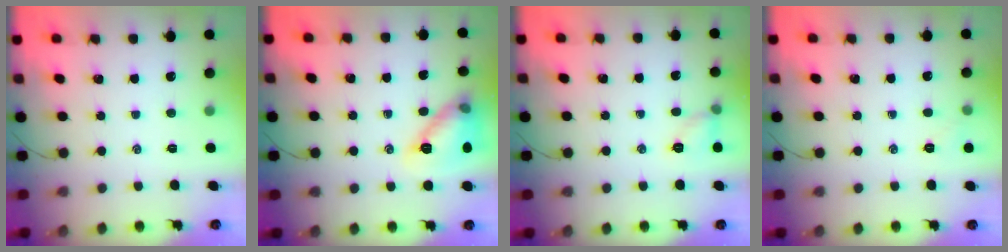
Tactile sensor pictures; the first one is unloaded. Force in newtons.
{"total": 12.9, "press": 12.9, "slide": 0.3}
{"total": 6.2, "press": 6.1, "slide": 1.0}
{"total": 3.7, "press": 3.6, "slide": 1.0}